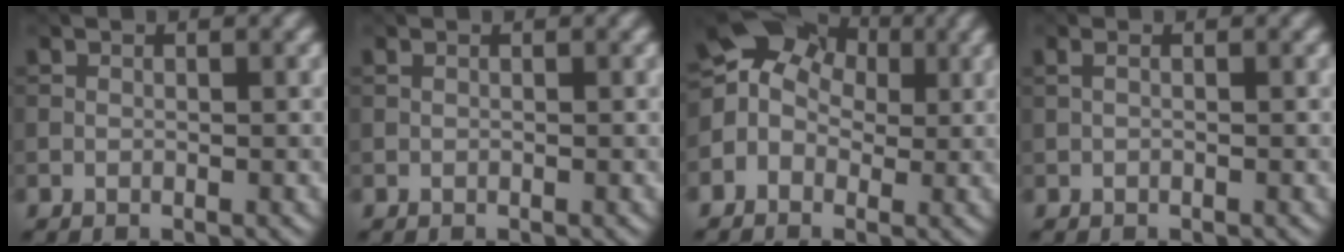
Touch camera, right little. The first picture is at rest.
{"total": 0.0}
{"total": 7.2, "force": [0.2, 6.2, 3.5], "torque": [-0.056, 0.041, -0.040]}
{"total": 0.7, "force": [0.1, 0.1, 0.7], "torque": [-0.018, 0.000, -0.002]}